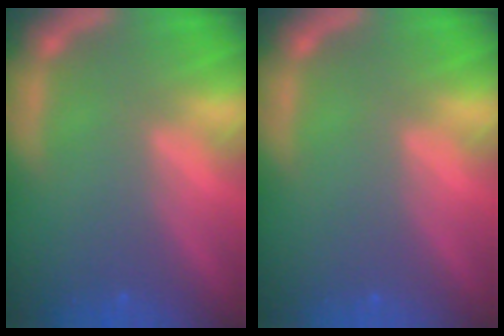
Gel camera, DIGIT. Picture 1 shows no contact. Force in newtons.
{"total": 0.0}